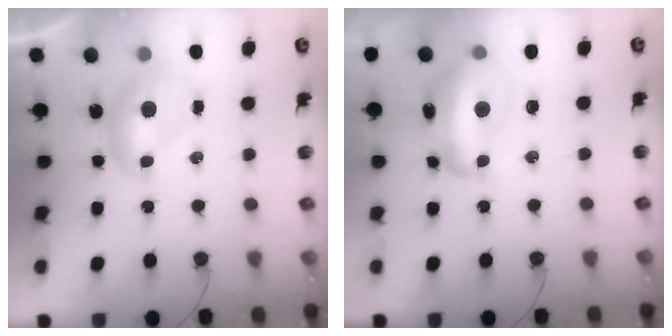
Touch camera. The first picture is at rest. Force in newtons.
{"total": 8.1, "press": 8.1, "slide": 1.1}